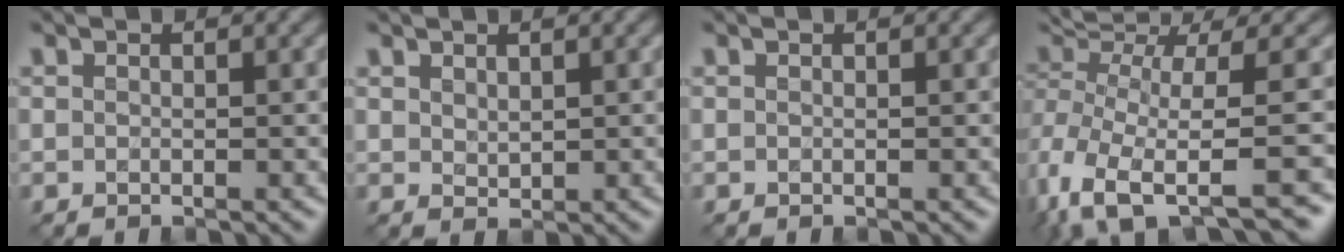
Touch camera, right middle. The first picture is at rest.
{"total": 1.0, "force": [0.7, 0.6, 0.4], "torque": [-0.010, -0.002, 0.020]}
{"total": 0.0}
{"total": 8.2, "force": [-2.2, 3.5, 7.1], "torque": [-0.152, 0.000, -0.022]}